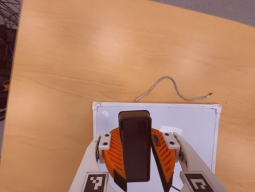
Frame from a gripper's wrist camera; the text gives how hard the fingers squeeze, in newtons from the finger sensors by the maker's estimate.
{"total": 9.8, "left": 9.9, "right": 9.8}